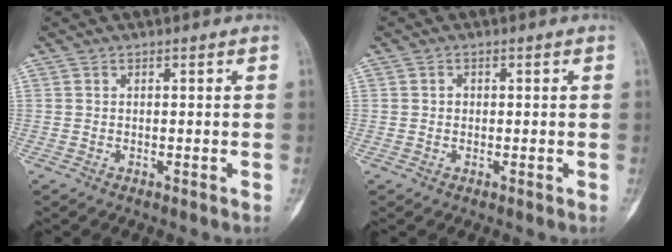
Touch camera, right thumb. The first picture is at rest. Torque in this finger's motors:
{"motor_torque": [-0.21, 0.21, -0.11, -0.08, 0.06]}